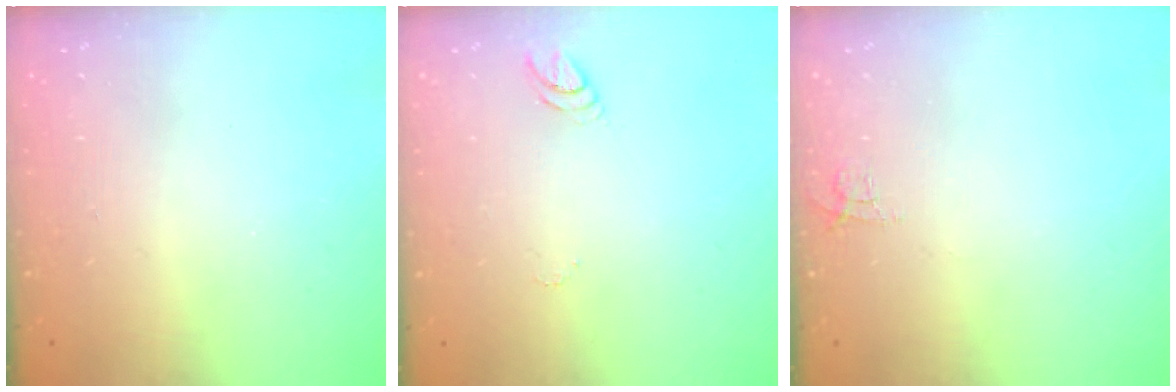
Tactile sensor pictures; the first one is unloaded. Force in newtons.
{"total": 3.4, "press": 3.4, "slide": 0.3}
{"total": 2.9, "press": 2.9, "slide": 0.3}